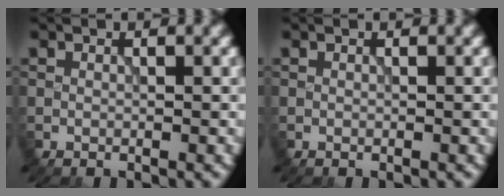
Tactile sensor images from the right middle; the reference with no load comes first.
{"total": 0.0}